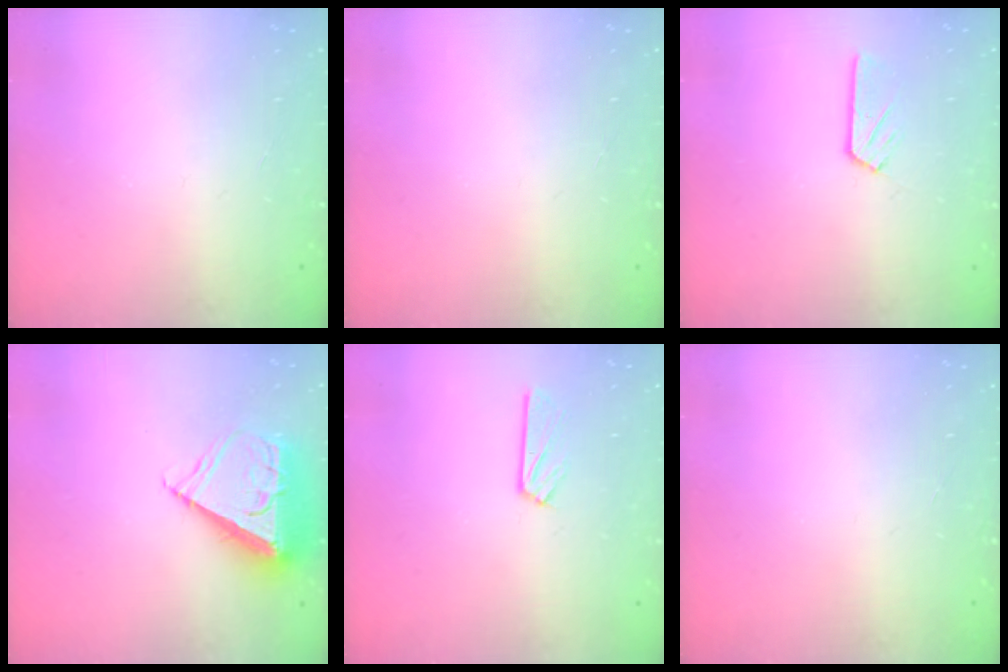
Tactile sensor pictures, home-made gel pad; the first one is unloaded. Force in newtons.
{"total": 0.0}
{"total": 4.8, "press": 4.8, "slide": 0.4}
{"total": 10.0, "press": 9.9, "slide": 1.1}
{"total": 3.5, "press": 3.5, "slide": 0.4}
{"total": 0.0}